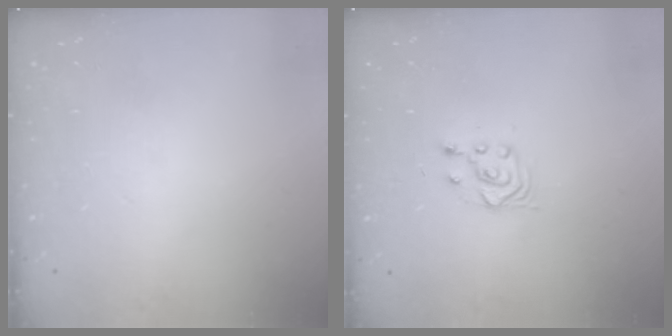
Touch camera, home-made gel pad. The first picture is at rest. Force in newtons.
{"total": 3.0, "press": 2.6, "slide": 1.3}